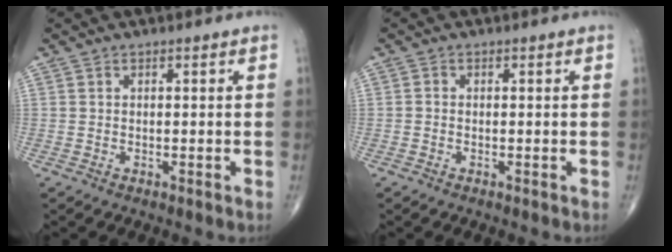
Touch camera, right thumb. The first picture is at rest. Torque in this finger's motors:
{"motor_torque": [-0.53, 0.21, -0.06, 0.12, 0.03]}